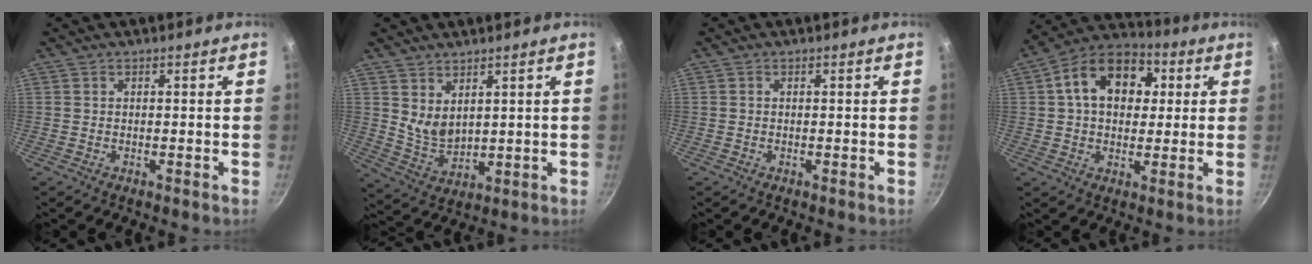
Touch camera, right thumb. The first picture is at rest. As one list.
[{"total": 5.7, "force": [3.2, 3.2, 3.5], "torque": [-0.055, -0.035, 0.074]}, {"total": 0.0}, {"total": 15.1, "force": [3.4, 10.8, 10.0], "torque": [-0.130, 0.020, 0.037]}]